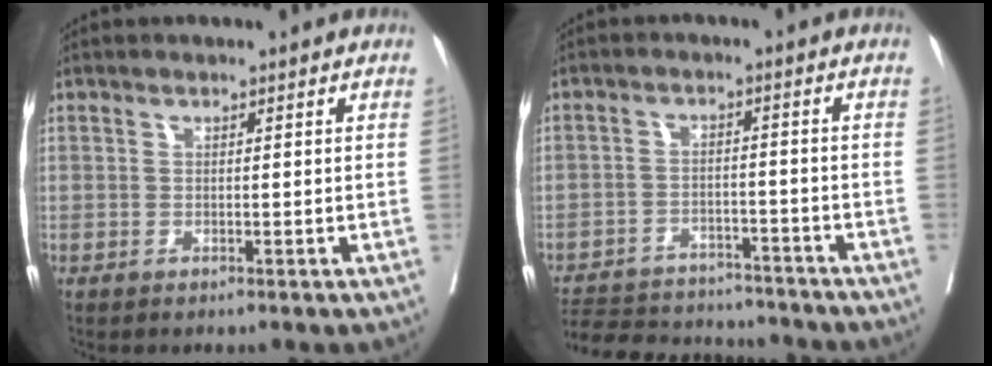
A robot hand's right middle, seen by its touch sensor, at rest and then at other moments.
{"total": 15.1, "force": [-14.1, 3.9, 3.8], "torque": [-0.075, 0.007, -0.198]}